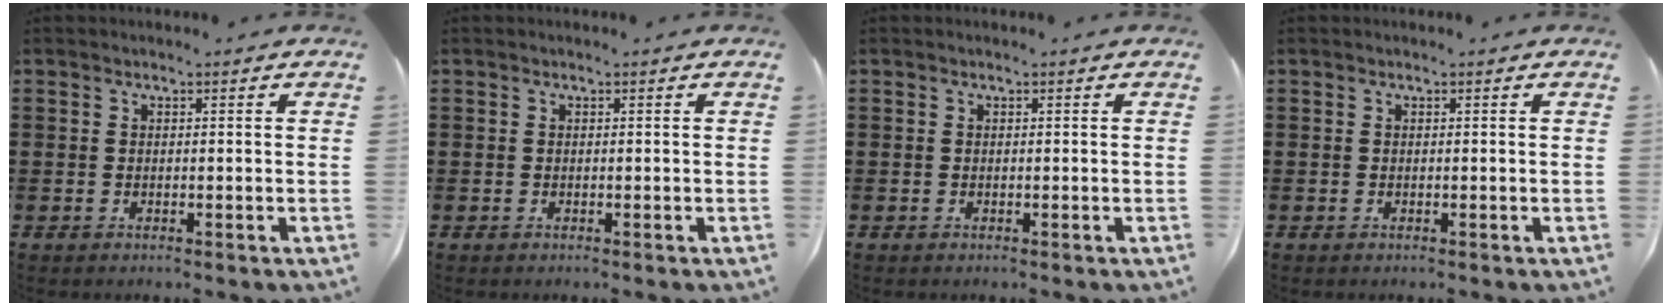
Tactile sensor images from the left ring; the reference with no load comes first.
{"total": 0.0}
{"total": 0.0}
{"total": 0.0}